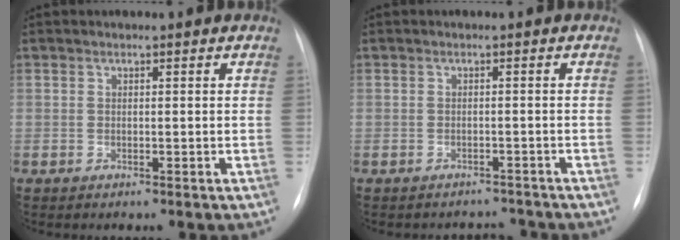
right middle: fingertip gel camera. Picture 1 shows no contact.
{"total": 3.5, "force": [-3.2, 0.9, -0.9], "torque": [0.015, 0.006, -0.043]}